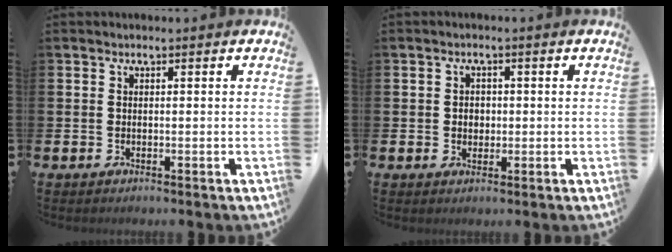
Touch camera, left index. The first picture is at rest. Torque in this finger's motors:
{"motor_torque": [0.22, 0.18, 0.05, 0.03]}